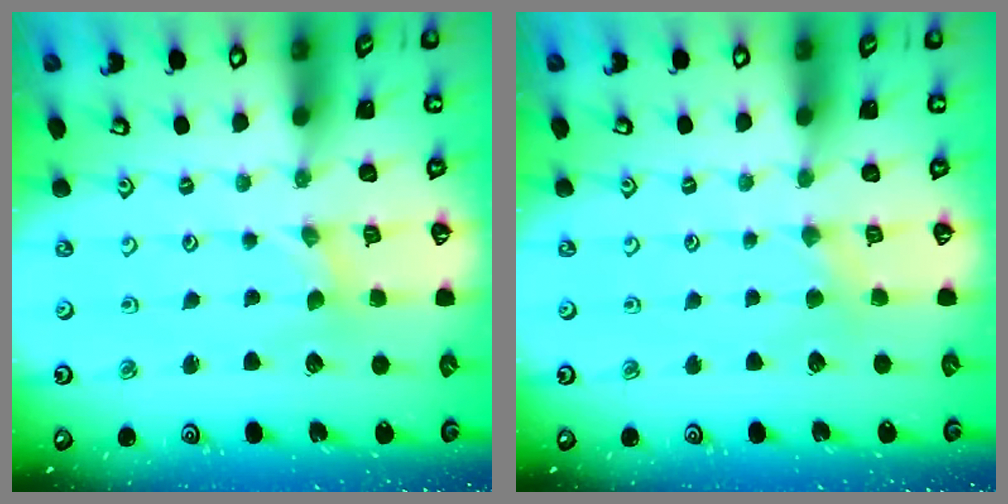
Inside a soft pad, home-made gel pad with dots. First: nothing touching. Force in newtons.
{"total": 2.1, "press": 2.1, "slide": 0.5}